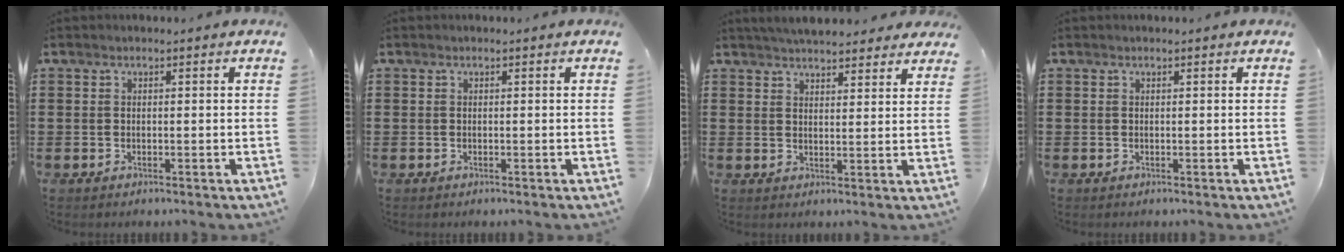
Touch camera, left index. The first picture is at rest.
{"total": 0.0}
{"total": 4.5, "force": [4.4, 0.6, 0.9], "torque": [-0.030, -0.011, 0.081]}
{"total": 0.0}